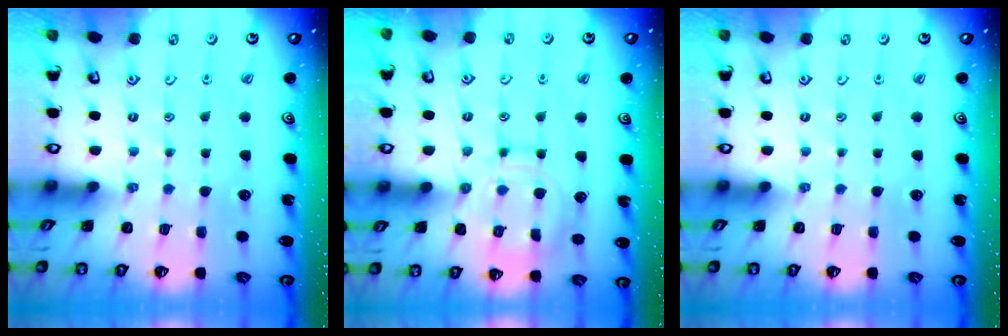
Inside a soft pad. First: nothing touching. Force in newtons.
{"total": 12.3, "press": 12.2, "slide": 0.8}
{"total": 0.0}